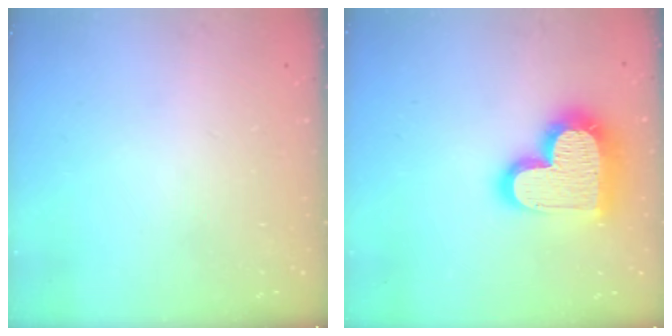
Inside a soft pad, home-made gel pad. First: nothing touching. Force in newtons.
{"total": 22.2, "press": 22.1, "slide": 1.8}